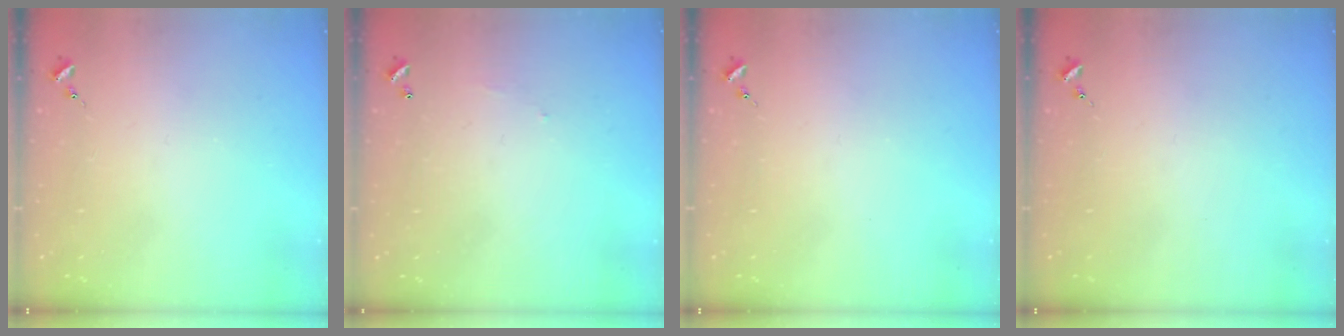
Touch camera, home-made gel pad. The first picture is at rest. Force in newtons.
{"total": 3.7, "press": 3.7, "slide": 0.2}
{"total": 0.0}
{"total": 0.0}